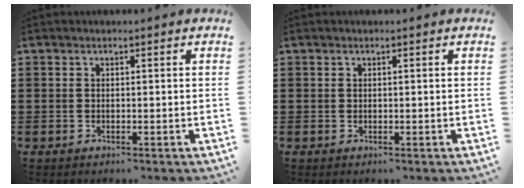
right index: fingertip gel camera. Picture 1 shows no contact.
{"total": 0.0}